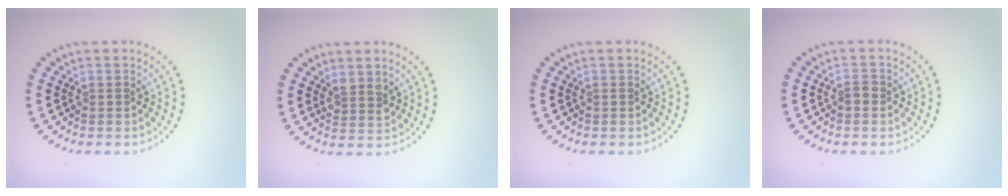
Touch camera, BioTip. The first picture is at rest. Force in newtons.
{"total": 1.8, "press": 1.5, "slide": 1.0}
{"total": 0.0}
{"total": 1.1, "press": 1.1, "slide": 0.2}